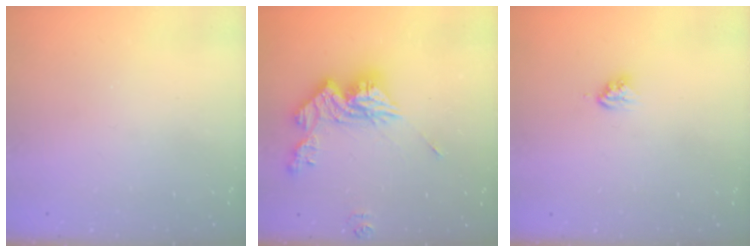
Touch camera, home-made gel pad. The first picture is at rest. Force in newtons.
{"total": 15.5, "press": 15.4, "slide": 1.7}
{"total": 3.6, "press": 3.6, "slide": 0.3}